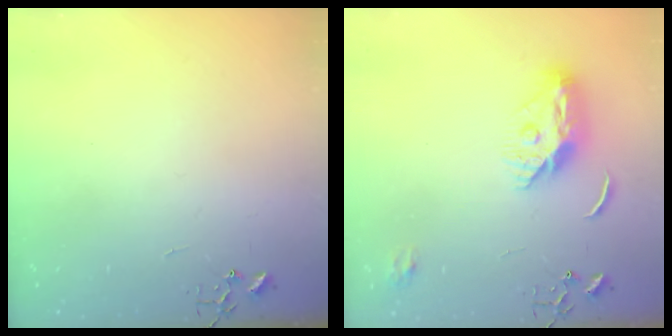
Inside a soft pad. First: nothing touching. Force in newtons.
{"total": 11.3, "press": 11.3, "slide": 0.7}